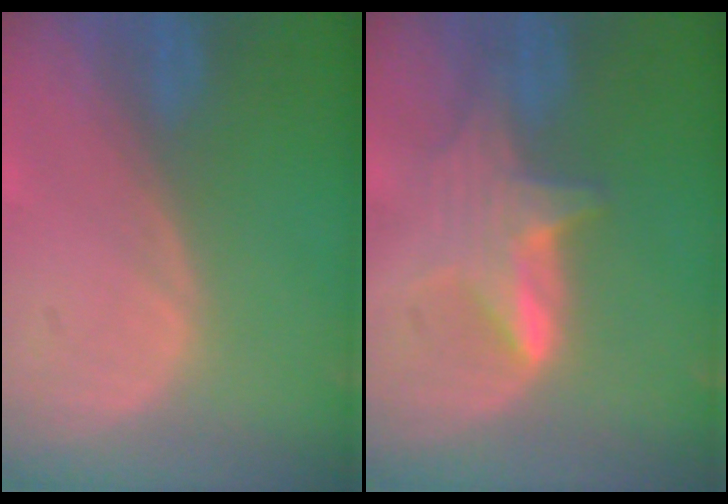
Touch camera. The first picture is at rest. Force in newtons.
{"total": 5.8, "press": 5.8, "slide": 0.9}